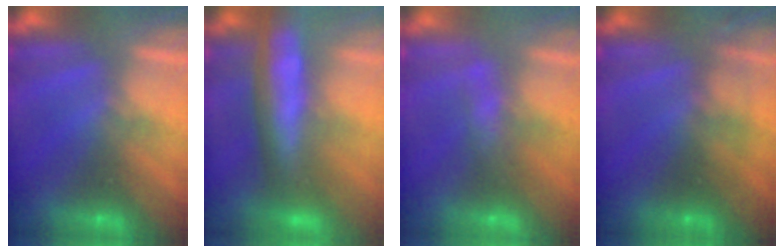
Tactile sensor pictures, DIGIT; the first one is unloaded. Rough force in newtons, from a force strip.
{"total": 5.8}
{"total": 2.4}
{"total": 2.7}